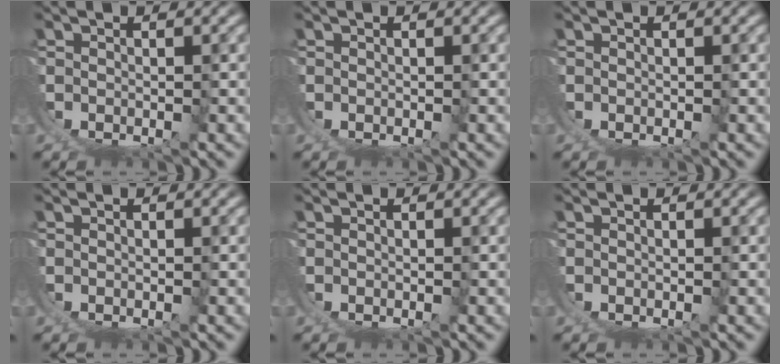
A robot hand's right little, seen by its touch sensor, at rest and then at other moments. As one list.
[{"total": 0.0}, {"total": 0.0}, {"total": 0.0}, {"total": 0.0}, {"total": 0.0}]